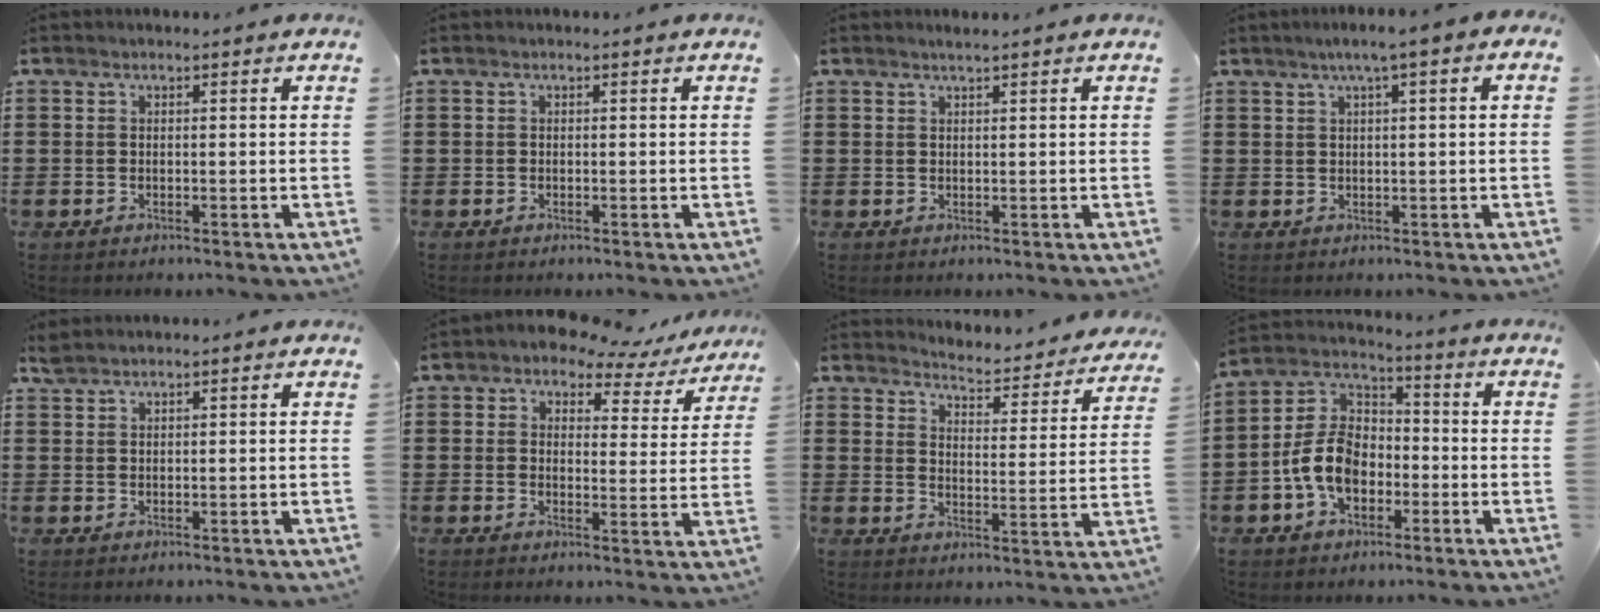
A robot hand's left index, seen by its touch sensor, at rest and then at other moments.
{"total": 0.0}
{"total": 0.9, "force": [0.7, -0.1, 0.4], "torque": [-0.008, 0.000, 0.014]}
{"total": 2.4, "force": [0.7, 0.1, 2.3], "torque": [-0.043, 0.001, 0.010]}
{"total": 1.5, "force": [1.3, 0.3, 0.6], "torque": [-0.015, 0.000, 0.025]}
{"total": 4.2, "force": [3.5, 1.7, 1.5], "torque": [-0.044, -0.018, 0.055]}
{"total": 3.7, "force": [3.7, -0.2, 0.2], "torque": [-0.020, -0.042, 0.055]}
{"total": 9.3, "force": [-2.9, 6.2, 6.3], "torque": [-0.164, 0.005, -0.064]}